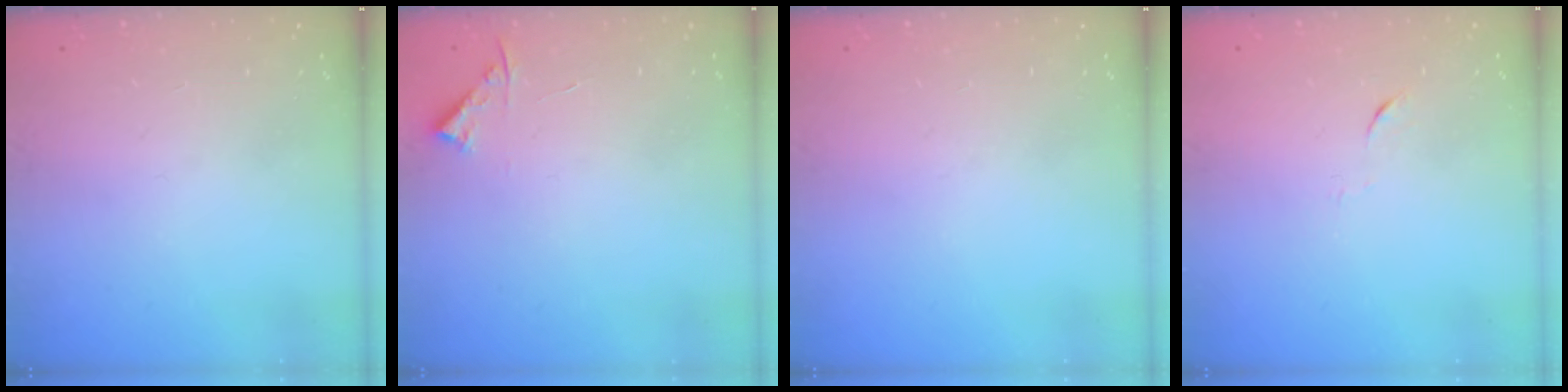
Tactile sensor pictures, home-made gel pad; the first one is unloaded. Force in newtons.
{"total": 3.4, "press": 3.4, "slide": 0.4}
{"total": 0.0}
{"total": 4.0, "press": 4.0, "slide": 0.6}